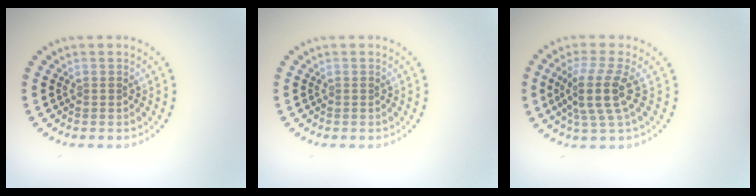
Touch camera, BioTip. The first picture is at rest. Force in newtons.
{"total": 0.0}
{"total": 3.9, "press": 2.9, "slide": 2.6}